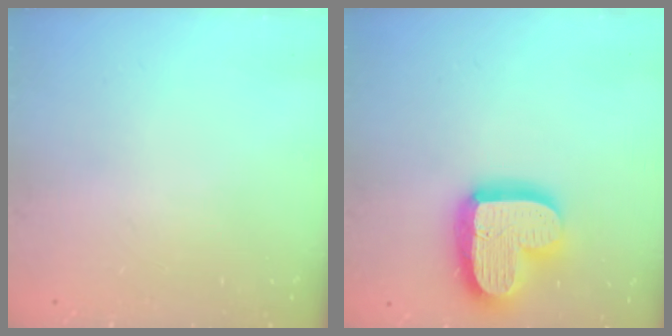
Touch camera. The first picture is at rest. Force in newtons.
{"total": 19.2, "press": 19.1, "slide": 1.4}